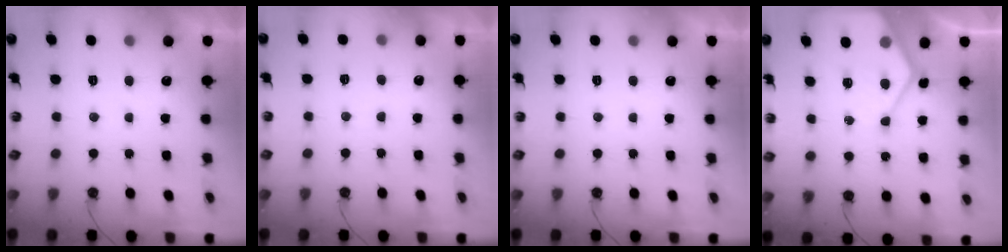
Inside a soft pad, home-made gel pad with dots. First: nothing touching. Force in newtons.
{"total": 5.1, "press": 5.0, "slide": 0.7}
{"total": 0.0}
{"total": 11.6, "press": 11.6, "slide": 1.1}